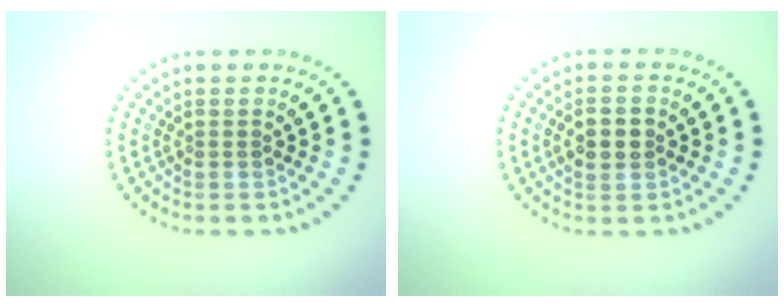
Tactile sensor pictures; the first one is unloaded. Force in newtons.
{"total": 2.6, "press": 2.6, "slide": 0.1}